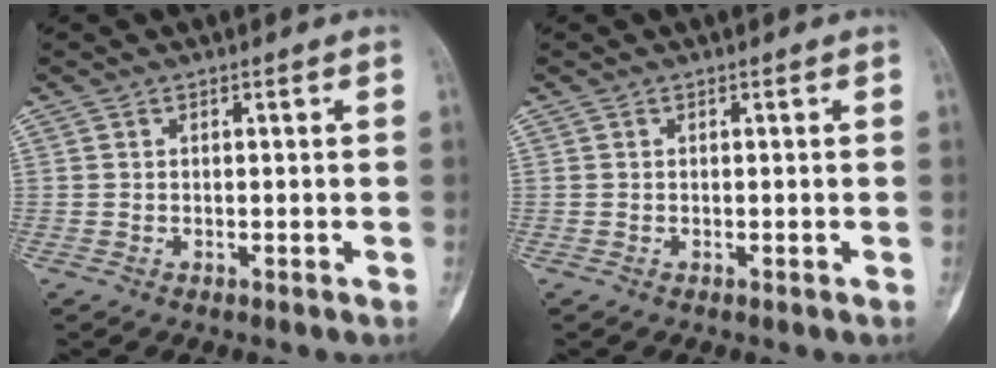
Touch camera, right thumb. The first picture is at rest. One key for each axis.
{"total": 0.0}